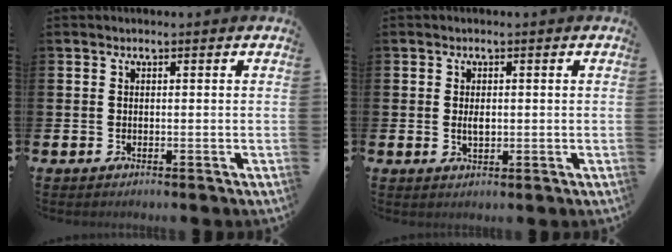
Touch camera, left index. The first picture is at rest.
{"total": 1.5, "force": [0.1, 0.8, 1.3], "torque": [-0.017, 0.001, -0.001]}